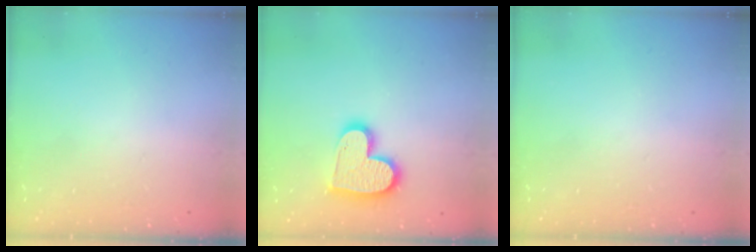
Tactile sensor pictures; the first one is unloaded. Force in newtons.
{"total": 13.9, "press": 13.9, "slide": 1.2}
{"total": 0.0}